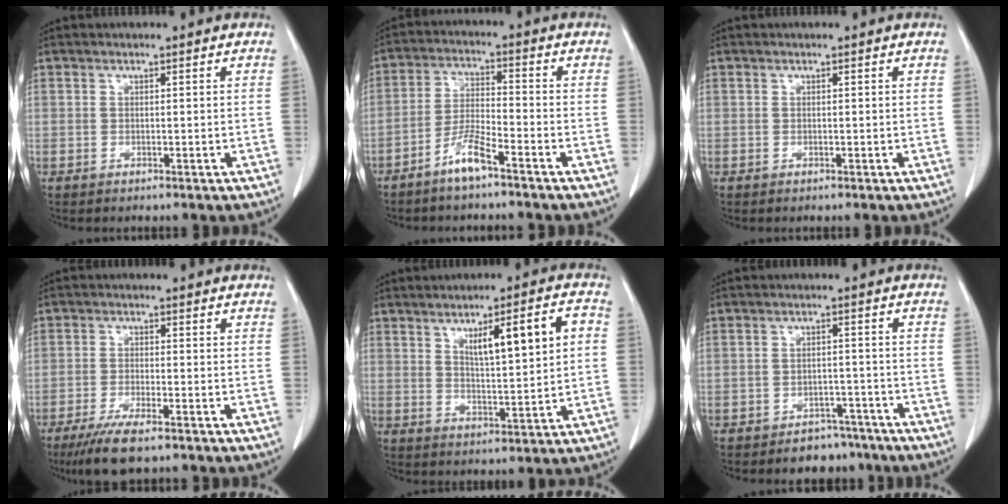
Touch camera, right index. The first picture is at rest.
{"total": 5.7, "force": [-4.1, 0.5, 4.0], "torque": [-0.086, -0.004, -0.082]}
{"total": 0.0}
{"total": 7.4, "force": [-5.4, 0.9, 5.0], "torque": [-0.088, -0.018, -0.087]}
{"total": 9.3, "force": [2.7, 1.2, 8.9], "torque": [-0.141, 0.008, 0.047]}
{"total": 5.1, "force": [-4.2, 2.8, 0.8], "torque": [-0.002, 0.011, -0.058]}